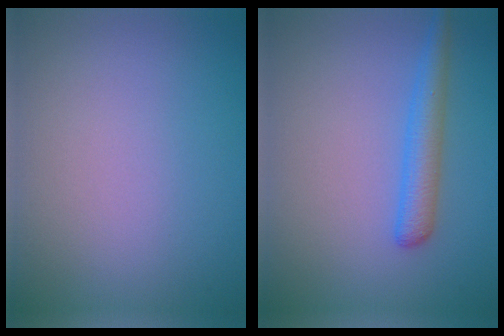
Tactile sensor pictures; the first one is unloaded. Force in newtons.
{"total": 2.8, "press": 2.8, "slide": 0.1}